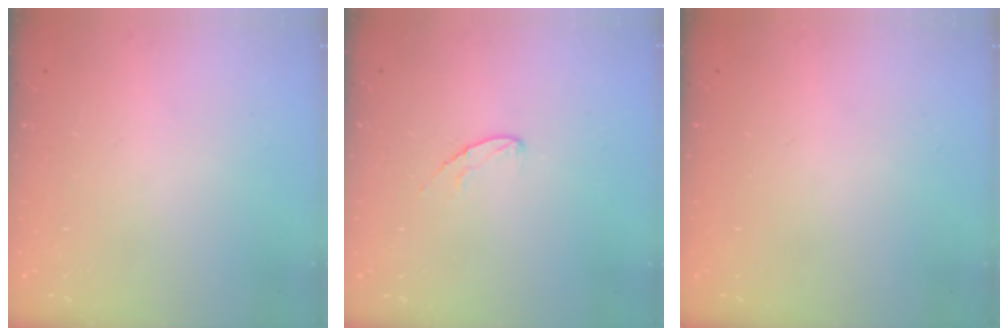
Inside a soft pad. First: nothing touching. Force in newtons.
{"total": 5.8, "press": 5.8, "slide": 0.3}
{"total": 0.0}